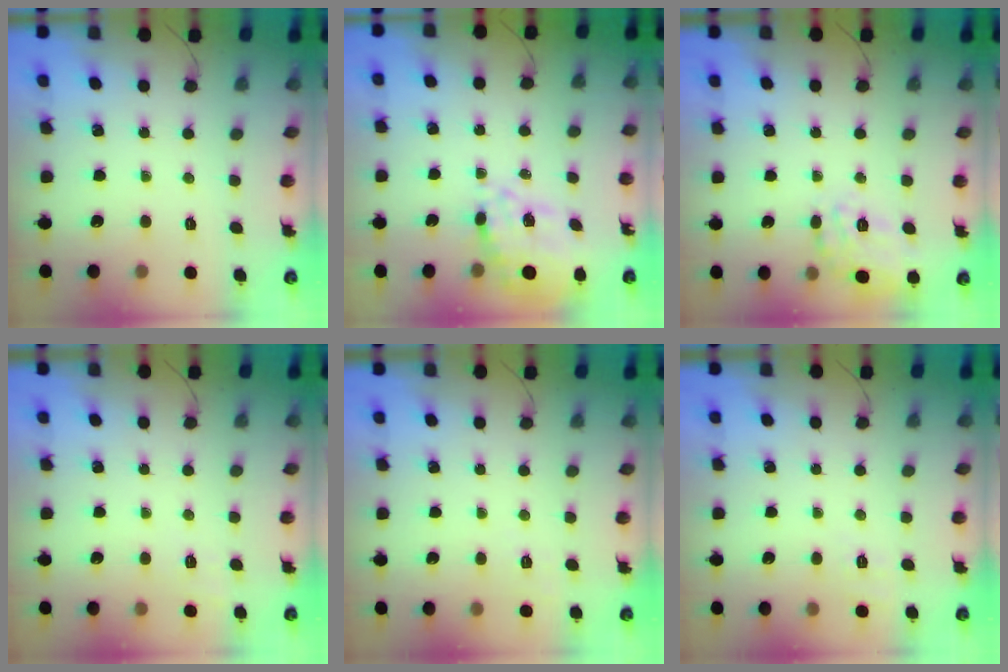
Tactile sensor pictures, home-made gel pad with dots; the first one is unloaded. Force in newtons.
{"total": 11.0, "press": 10.2, "slide": 4.2}
{"total": 17.1, "press": 17.1, "slide": 1.1}
{"total": 6.2, "press": 5.9, "slide": 2.0}
{"total": 2.8, "press": 2.4, "slide": 1.5}
{"total": 4.9, "press": 4.5, "slide": 1.9}